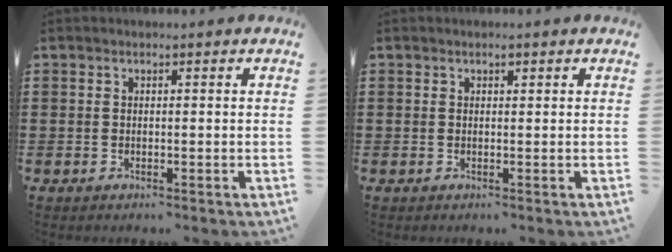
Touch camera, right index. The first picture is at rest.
{"total": 0.7, "force": [0.4, 0.4, 0.4], "torque": [-0.008, 0.002, 0.008]}